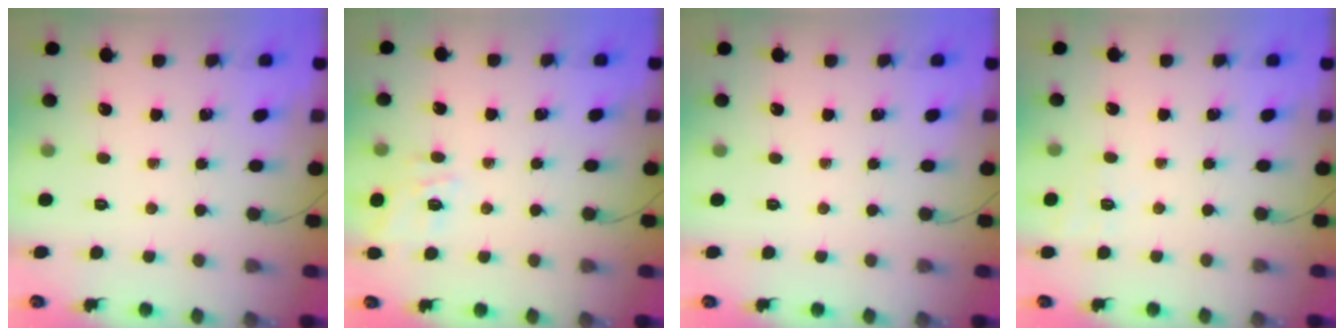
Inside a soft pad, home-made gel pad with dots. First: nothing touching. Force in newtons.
{"total": 6.5, "press": 6.3, "slide": 1.4}
{"total": 0.0}
{"total": 8.2, "press": 8.0, "slide": 2.0}